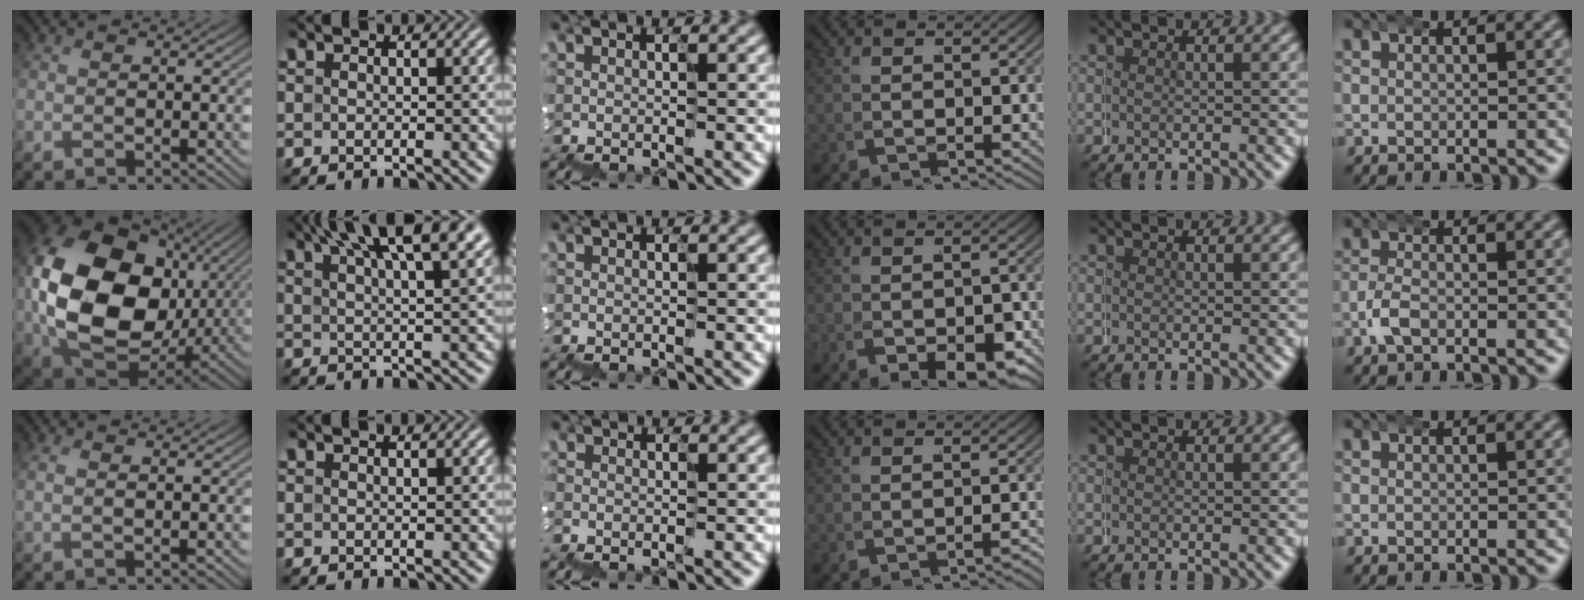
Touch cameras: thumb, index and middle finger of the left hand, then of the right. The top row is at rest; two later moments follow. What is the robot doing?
{"motion": "wrap", "object": "belt"}